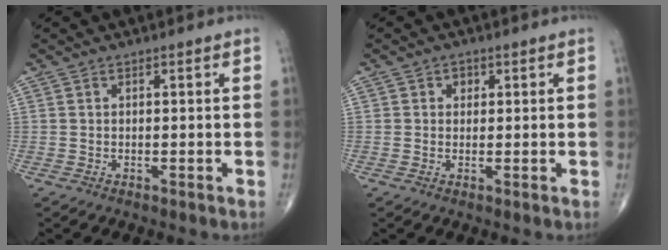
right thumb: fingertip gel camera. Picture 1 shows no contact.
{"total": 1.8, "force": [0.6, 1.6, 0.7], "torque": [0.002, 0.000, 0.005]}